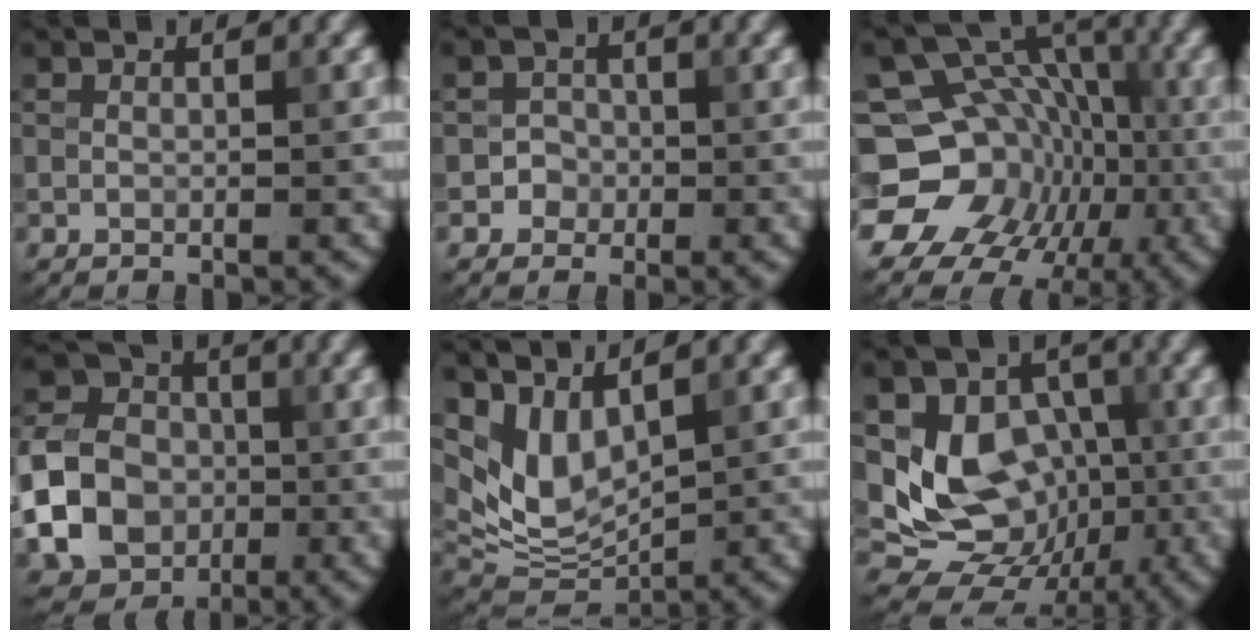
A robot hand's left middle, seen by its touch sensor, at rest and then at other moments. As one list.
[{"total": 1.6, "force": [-0.5, 1.6, 0.1], "torque": [0.019, 0.003, -0.011]}, {"total": 16.9, "force": [-4.7, 14.9, 6.6], "torque": [-0.146, -0.005, -0.079]}, {"total": 9.6, "force": [-2.1, 7.9, 5.0], "torque": [-0.120, -0.004, -0.050]}, {"total": 5.3, "force": [3.0, 2.6, 3.4], "torque": [-0.078, -0.014, 0.069]}, {"total": 9.8, "force": [-0.3, 8.0, 5.6], "torque": [-0.078, -0.018, -0.004]}]